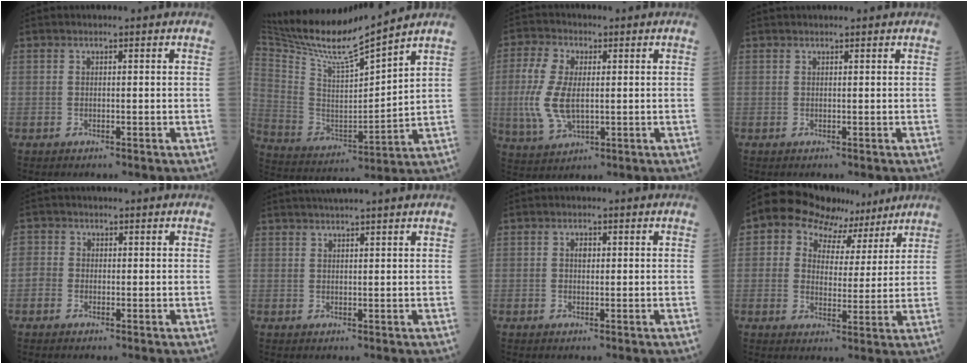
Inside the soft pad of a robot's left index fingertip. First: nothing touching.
{"total": 14.2, "force": [13.3, -1.3, 5.0], "torque": [-0.117, -0.009, 0.256]}
{"total": 8.7, "force": [-0.2, 4.2, 7.6], "torque": [-0.191, -0.001, 0.000]}
{"total": 1.7, "force": [1.7, 0.0, 0.6], "torque": [-0.006, 0.020, 0.025]}
{"total": 1.8, "force": [-0.6, 1.6, 0.4], "torque": [-0.002, 0.002, -0.018]}
{"total": 6.3, "force": [5.5, -0.9, 3.1], "torque": [-0.042, 0.026, 0.075]}
{"total": 1.1, "force": [-0.1, 0.8, 0.8], "torque": [-0.016, 0.000, -0.002]}
{"total": 10.5, "force": [7.2, 7.1, 2.8], "torque": [-0.046, 0.035, 0.097]}